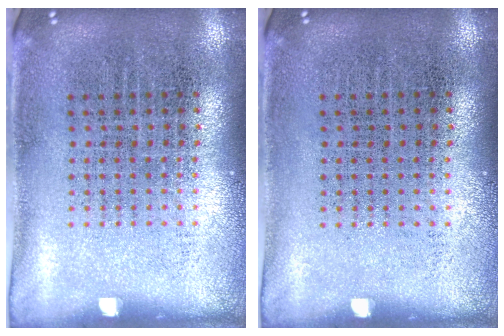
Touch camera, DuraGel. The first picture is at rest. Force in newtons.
{"total": 0.0}